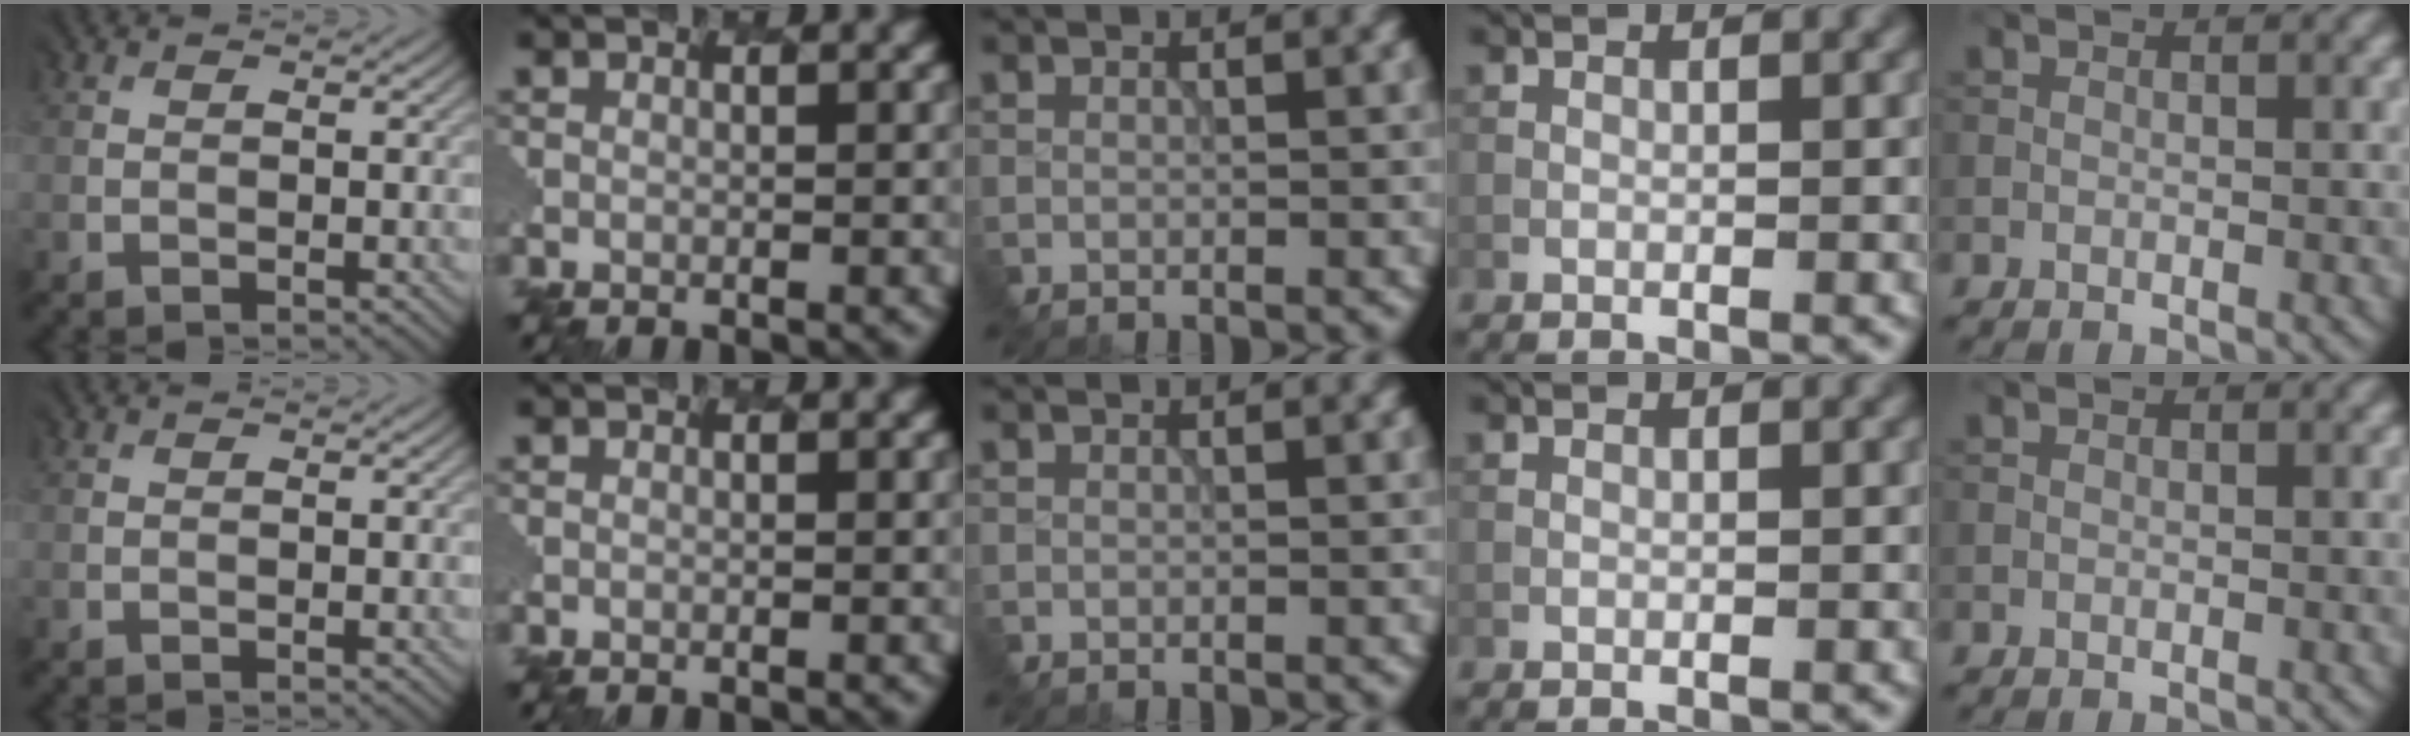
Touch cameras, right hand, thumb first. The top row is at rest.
{}